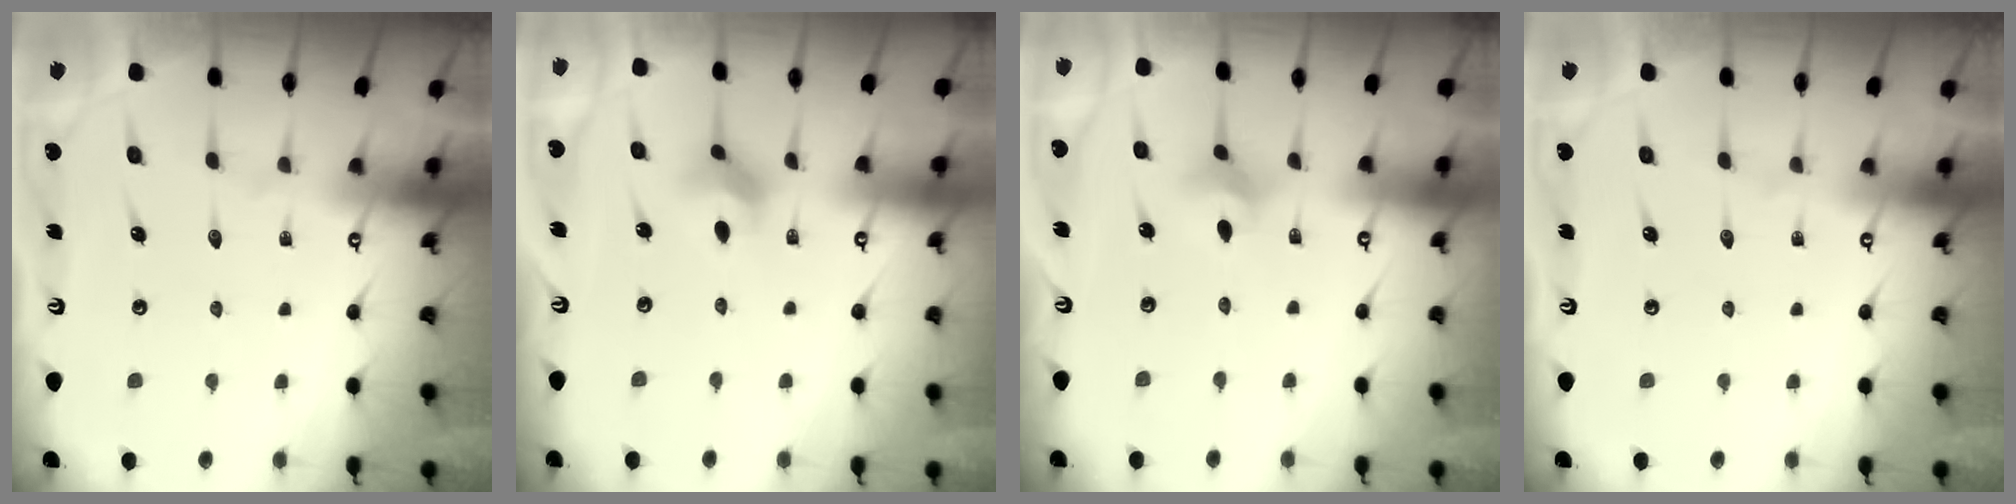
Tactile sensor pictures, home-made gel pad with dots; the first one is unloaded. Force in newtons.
{"total": 3.5, "press": 3.5, "slide": 0.5}
{"total": 4.0, "press": 4.0, "slide": 0.6}
{"total": 0.0}